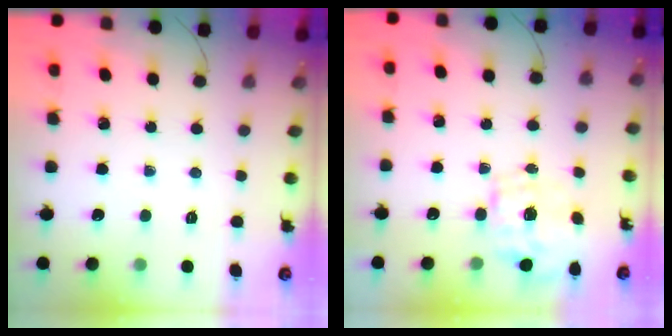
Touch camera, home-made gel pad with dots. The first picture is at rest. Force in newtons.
{"total": 1.6, "press": 1.5, "slide": 0.6}